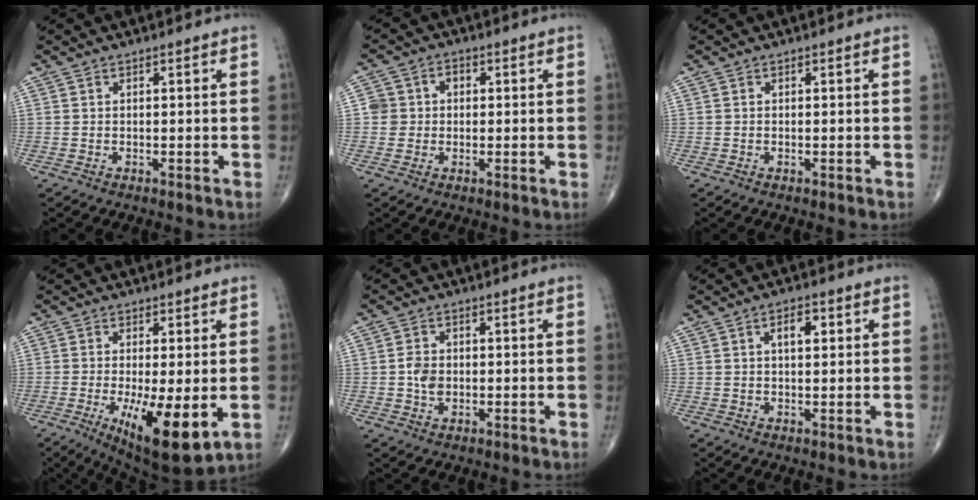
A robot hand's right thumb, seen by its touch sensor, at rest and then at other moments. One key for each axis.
{"total": 4.7, "fx": 0.0, "fy": 4.4, "fz": 1.5, "tx": -0.005, "ty": 0.018, "tz": -0.005}
{"total": 0.0}
{"total": 13.2, "fx": -3.3, "fy": 3.9, "fz": 12.2, "tx": -0.199, "ty": -0.027, "tz": -0.040}
{"total": 3.8, "fx": -0.4, "fy": 2.8, "fz": 2.5, "tx": -0.041, "ty": 0.003, "tz": -0.010}
{"total": 3.9, "fx": 1.1, "fy": 1.9, "fz": 3.2, "tx": -0.046, "ty": 0.003, "tz": 0.015}